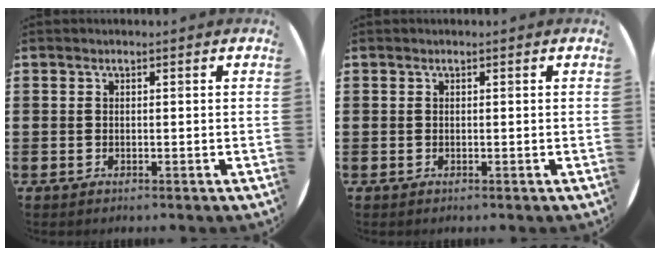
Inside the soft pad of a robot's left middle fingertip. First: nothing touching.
{"total": 0.0}